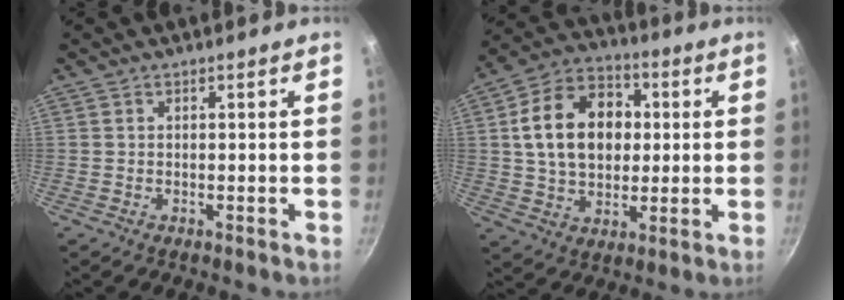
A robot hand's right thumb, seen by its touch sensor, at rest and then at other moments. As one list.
[{"total": 17.0, "force": [2.3, 12.5, 11.4], "torque": [-0.159, 0.019, 0.031]}]